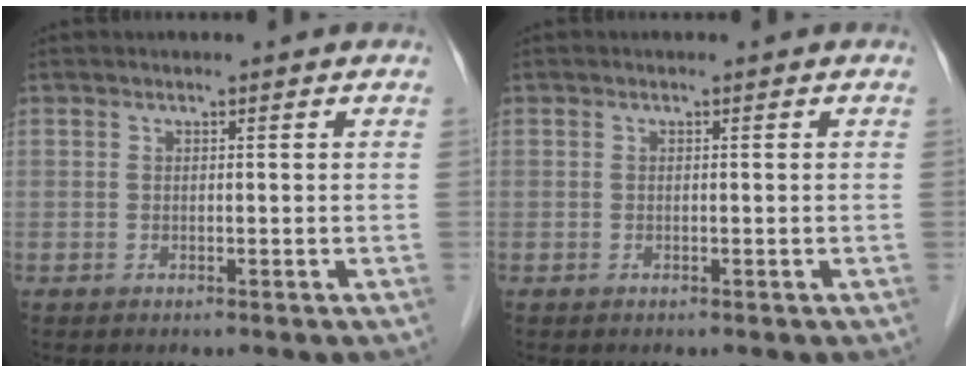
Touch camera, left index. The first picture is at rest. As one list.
[{"total": 0.0}]